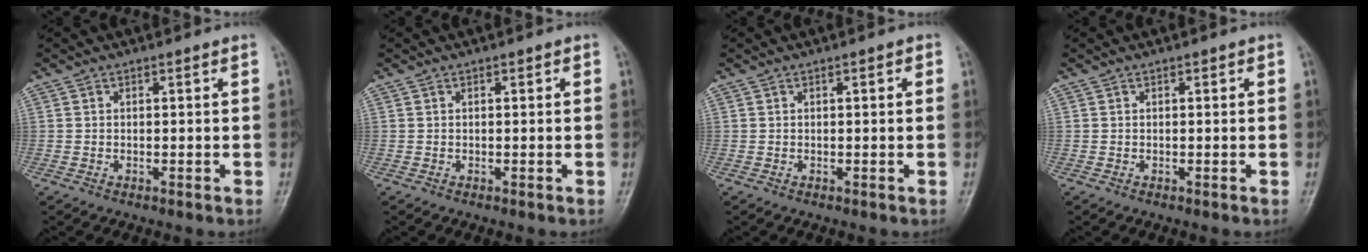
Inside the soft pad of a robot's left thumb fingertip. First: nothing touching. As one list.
[{"total": 0.0}, {"total": 0.8, "force": [0.2, 0.3, 0.7], "torque": [-0.009, 0.003, 0.001]}, {"total": 0.0}]